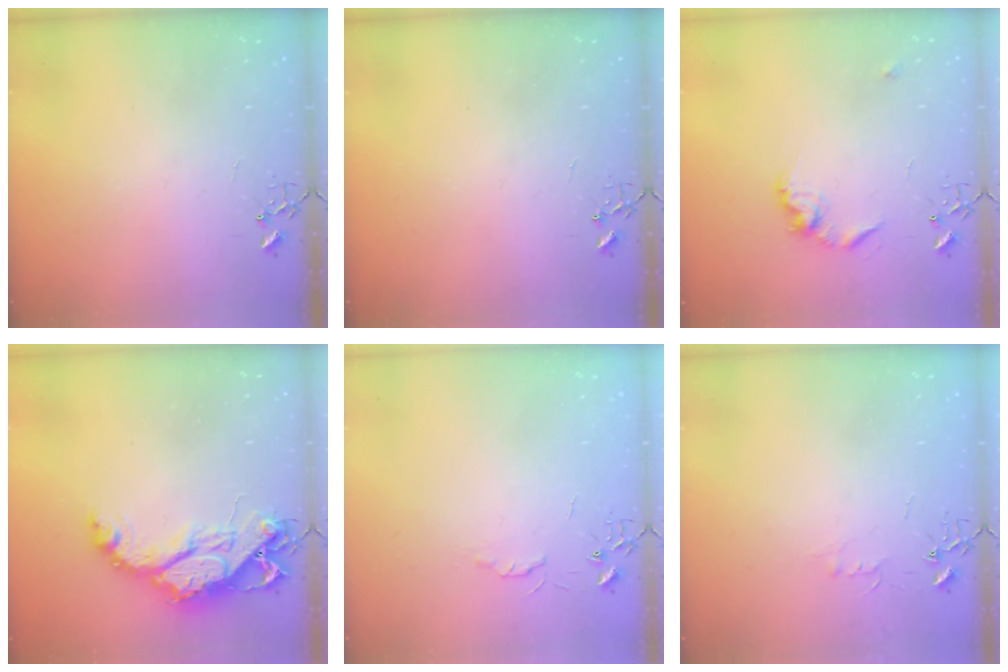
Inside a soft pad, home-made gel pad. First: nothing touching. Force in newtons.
{"total": 0.0}
{"total": 11.9, "press": 11.8, "slide": 1.0}
{"total": 14.8, "press": 14.8, "slide": 1.4}
{"total": 4.3, "press": 4.2, "slide": 0.6}
{"total": 4.4, "press": 4.4, "slide": 0.5}